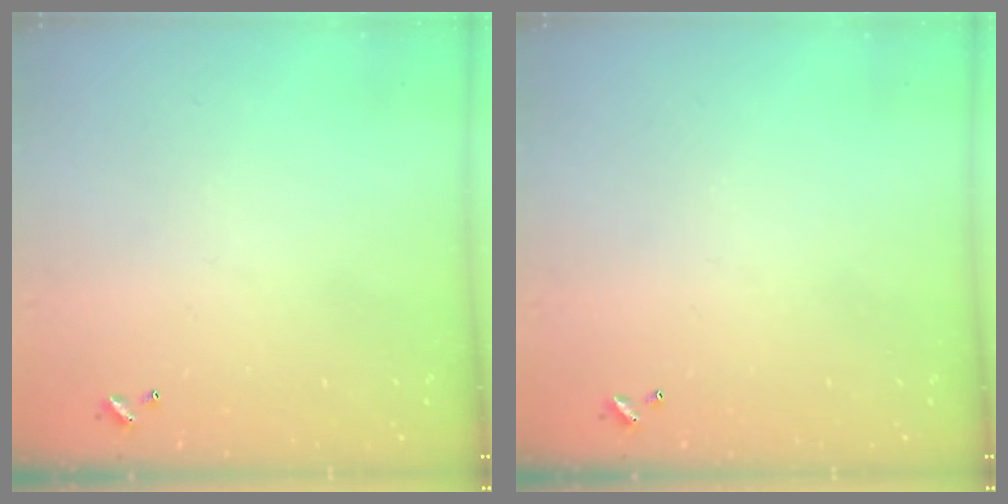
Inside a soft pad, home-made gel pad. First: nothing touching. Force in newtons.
{"total": 0.0}